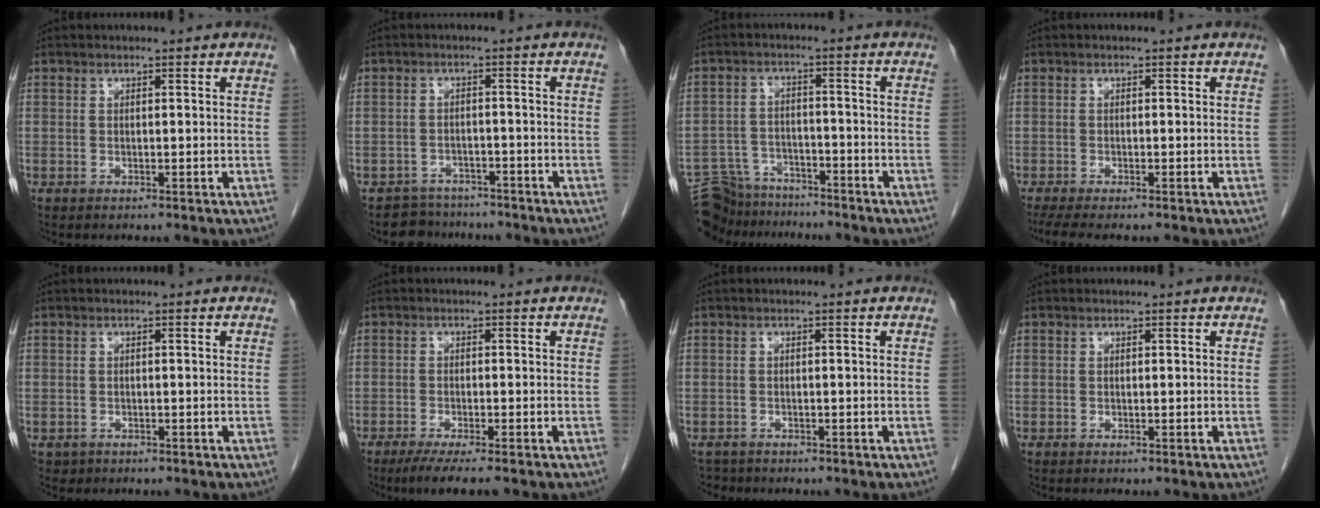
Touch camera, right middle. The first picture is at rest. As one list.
[{"total": 4.1, "force": [-3.5, 1.9, -0.9], "torque": [0.017, 0.009, -0.057]}, {"total": 10.3, "force": [-9.4, 4.0, 1.3], "torque": [-0.030, 0.012, -0.149]}, {"total": 3.6, "force": [-2.9, 0.2, 2.1], "torque": [-0.036, -0.009, -0.050]}, {"total": 0.9, "force": [-0.4, 0.8, -0.2], "torque": [-0.005, 0.004, -0.002]}, {"total": 5.1, "force": [-3.8, 0.1, 3.4], "torque": [-0.055, -0.014, -0.060]}, {"total": 1.8, "force": [-1.5, 0.8, -0.4], "torque": [-0.001, -0.001, -0.027]}, {"total": 0.0}]